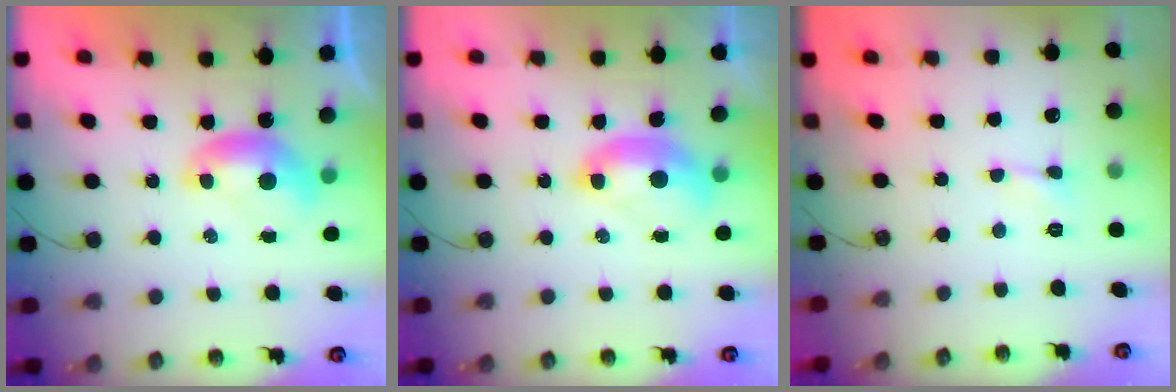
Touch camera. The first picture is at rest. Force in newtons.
{"total": 2.5, "press": 2.5, "slide": 0.6}
{"total": 1.3, "press": 1.2, "slide": 0.3}